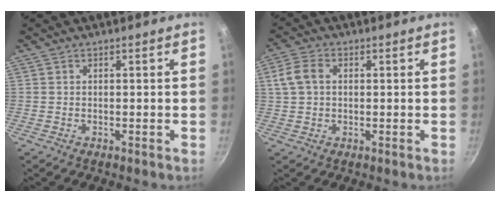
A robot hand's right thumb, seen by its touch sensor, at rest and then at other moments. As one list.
[{"total": 5.3, "force": [0.9, 3.8, 3.6], "torque": [-0.069, 0.010, 0.013]}]